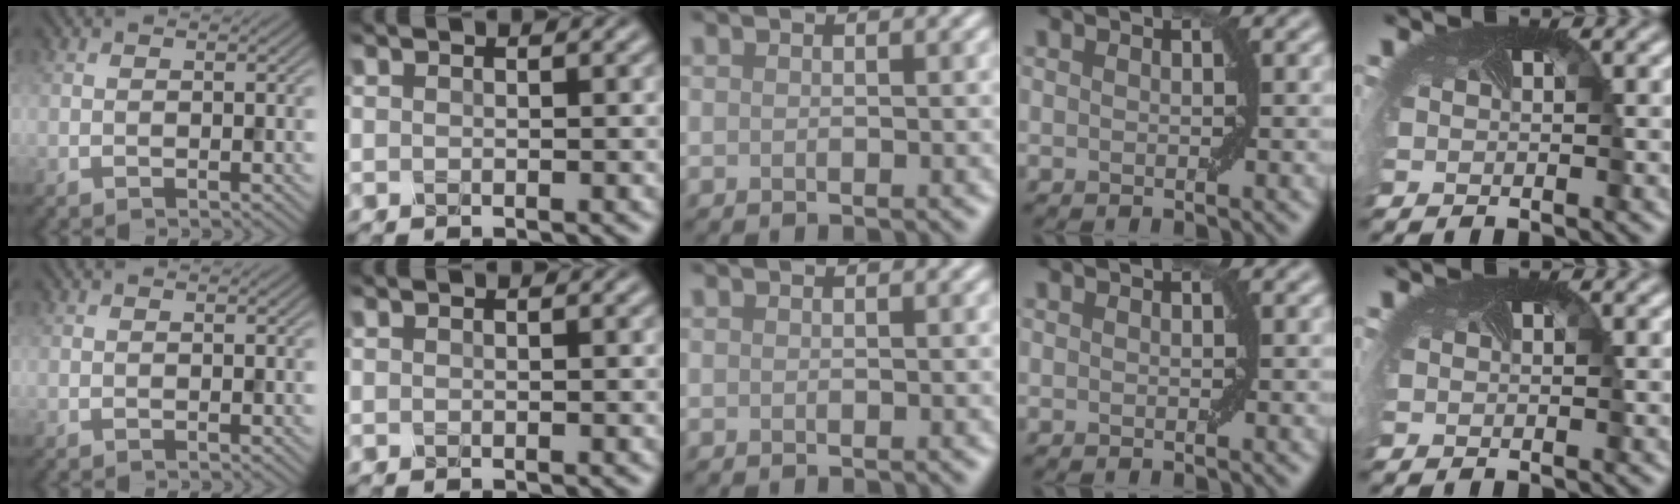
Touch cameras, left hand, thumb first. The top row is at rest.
{}